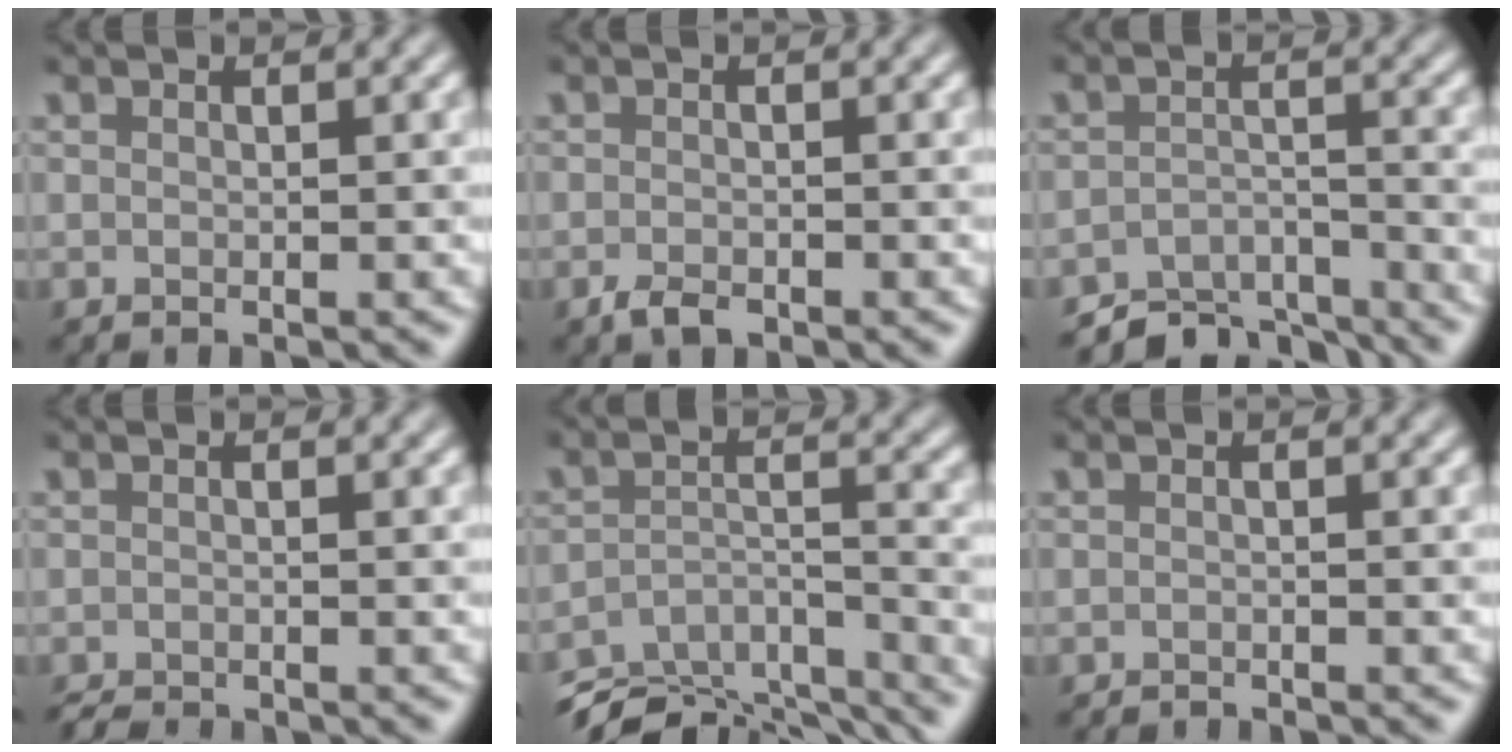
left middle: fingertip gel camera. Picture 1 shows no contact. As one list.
[{"total": 1.5, "force": [-1.0, 0.7, 0.8], "torque": [-0.019, -0.002, -0.020]}, {"total": 5.5, "force": [-5.0, 1.7, 1.6], "torque": [-0.021, -0.008, -0.082]}, {"total": 1.7, "force": [-1.7, 0.2, 0.3], "torque": [-0.001, -0.006, -0.029]}, {"total": 12.1, "force": [-11.0, 3.5, 3.6], "torque": [-0.054, -0.006, -0.149]}, {"total": 1.1, "force": [-1.0, 0.1, 0.1], "torque": [0.001, -0.004, -0.018]}]